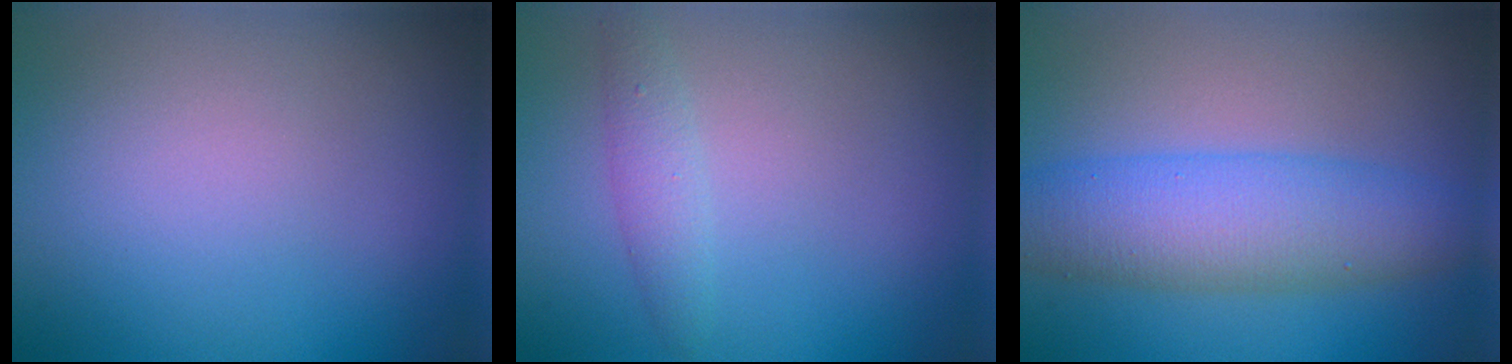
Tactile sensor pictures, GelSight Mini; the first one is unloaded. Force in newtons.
{"total": 1.7, "press": 1.7, "slide": 0.1}
{"total": 6.7, "press": 6.7, "slide": 0.1}